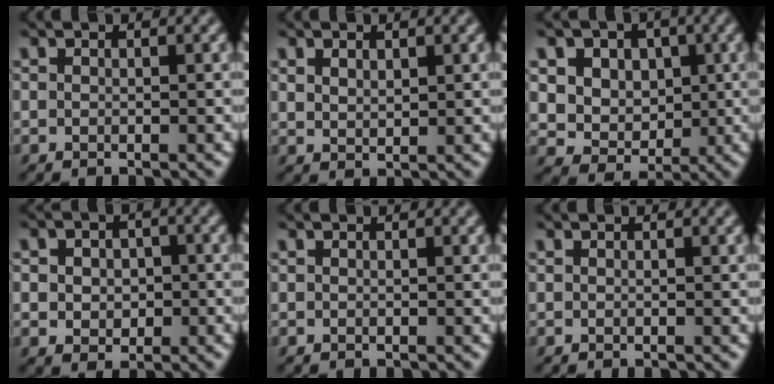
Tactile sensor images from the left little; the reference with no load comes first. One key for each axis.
{"total": 1.4, "fx": 0.8, "fy": 0.7, "fz": 0.9, "tx": -0.023, "ty": -0.001, "tz": 0.021}
{"total": 7.8, "fx": 2.3, "fy": 6.5, "fz": 3.7, "tx": -0.062, "ty": 0.004, "tz": 0.036}
{"total": 4.5, "fx": 0.4, "fy": 3.5, "fz": 2.9, "tx": -0.036, "ty": 0.021, "tz": -0.016}
{"total": 0.0}
{"total": 0.0}